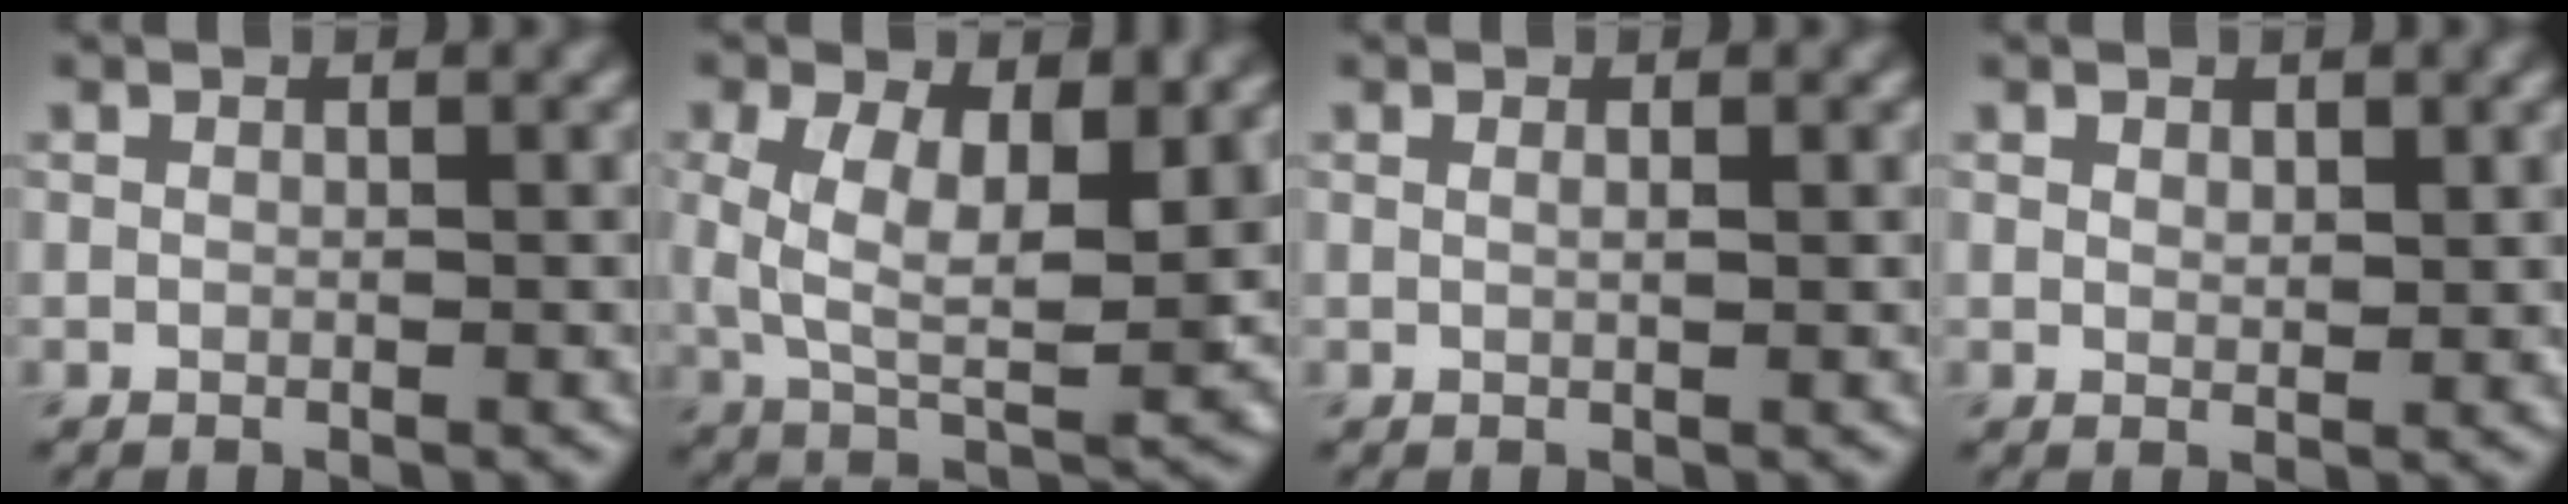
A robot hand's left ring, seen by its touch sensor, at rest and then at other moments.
{"total": 8.4, "force": [2.2, 4.3, 6.9], "torque": [-0.135, -0.004, 0.036]}
{"total": 0.8, "force": [0.2, 0.3, 0.7], "torque": [-0.008, 0.002, 0.000]}
{"total": 1.0, "force": [0.6, 0.5, 0.5], "torque": [-0.008, -0.003, 0.012]}